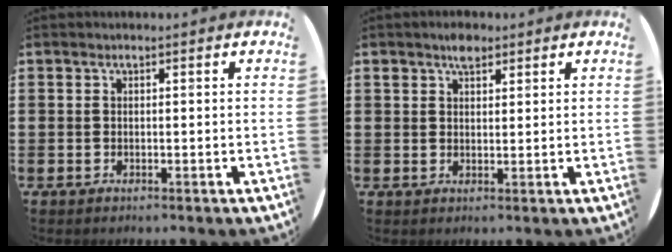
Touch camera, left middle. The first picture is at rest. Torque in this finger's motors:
{"motor_torque": [0.47, -0.39, 0.05, 0.07]}